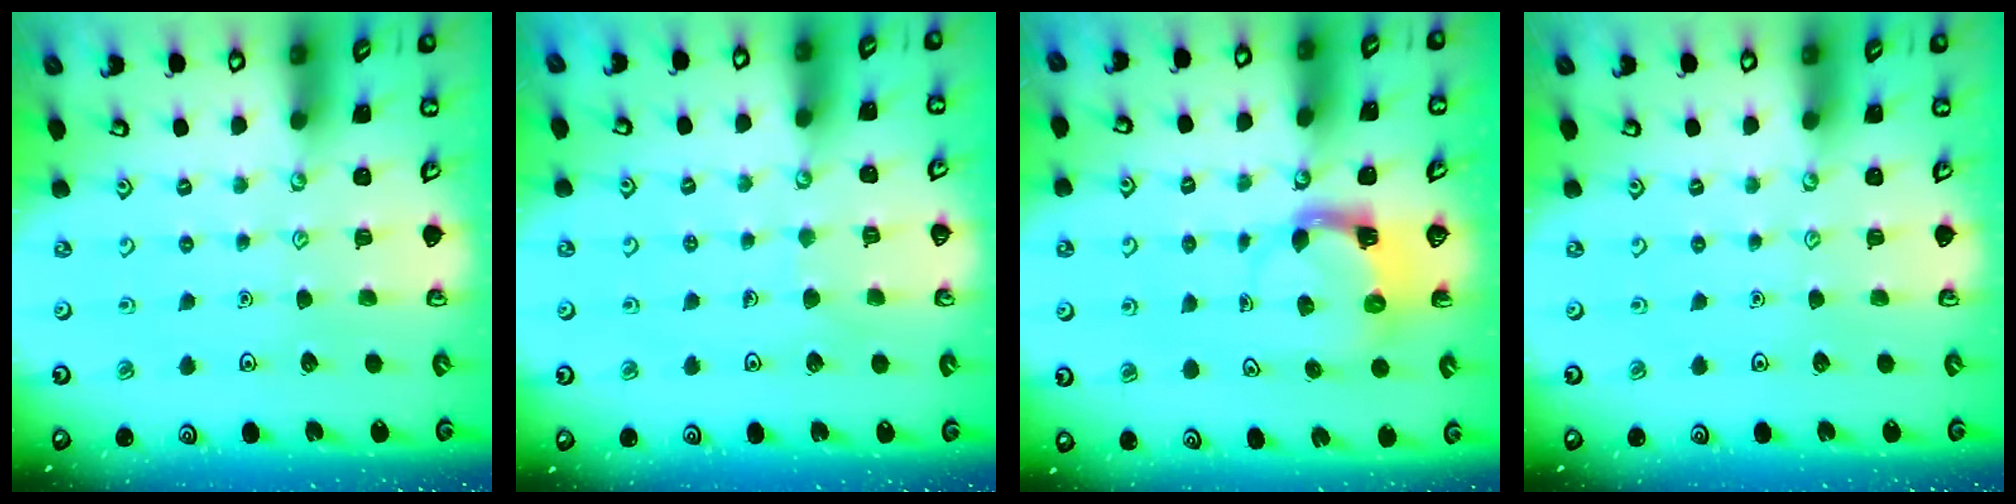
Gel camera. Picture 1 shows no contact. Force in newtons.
{"total": 3.9, "press": 3.9, "slide": 0.2}
{"total": 3.7, "press": 3.6, "slide": 0.7}
{"total": 0.0}